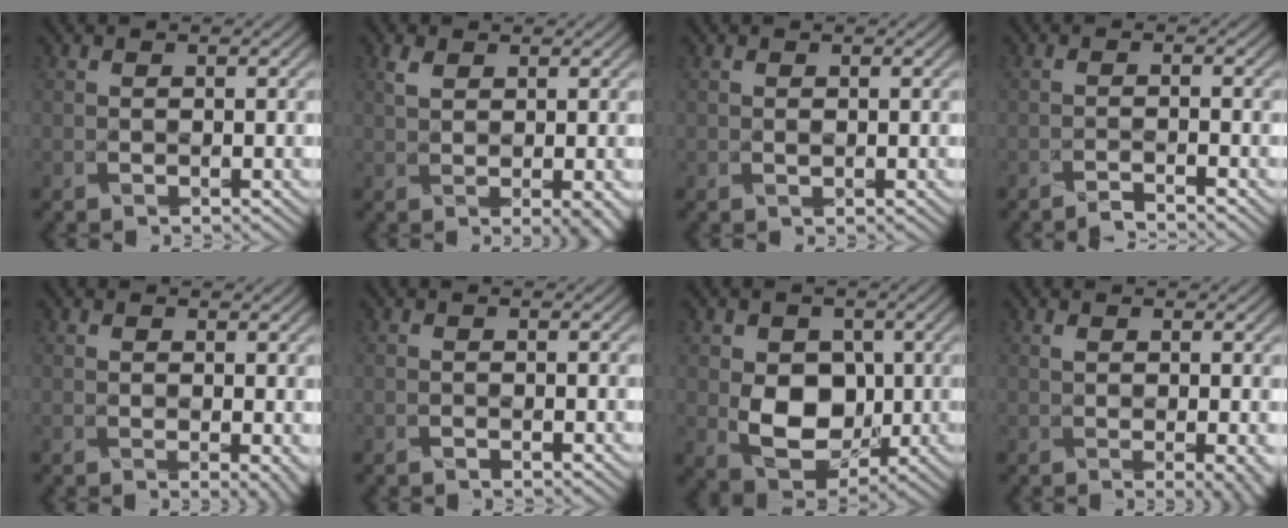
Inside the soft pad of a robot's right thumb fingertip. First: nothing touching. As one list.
[{"total": 2.9, "force": [0.9, 1.3, 2.5], "torque": [-0.050, 0.005, 0.019]}, {"total": 0.5, "force": [0.2, 0.4, 0.3], "torque": [-0.010, -0.001, 0.003]}, {"total": 1.9, "force": [-1.6, -1.0, 0.4], "torque": [-0.008, 0.006, -0.033]}, {"total": 2.5, "force": [0.6, 1.5, 1.9], "torque": [-0.031, -0.004, 0.012]}, {"total": 0.0}, {"total": 9.0, "force": [0.0, 6.7, 6.0], "torque": [-0.118, -0.003, -0.003]}, {"total": 2.7, "force": [0.2, 1.0, 2.5], "torque": [-0.033, 0.002, 0.007]}]